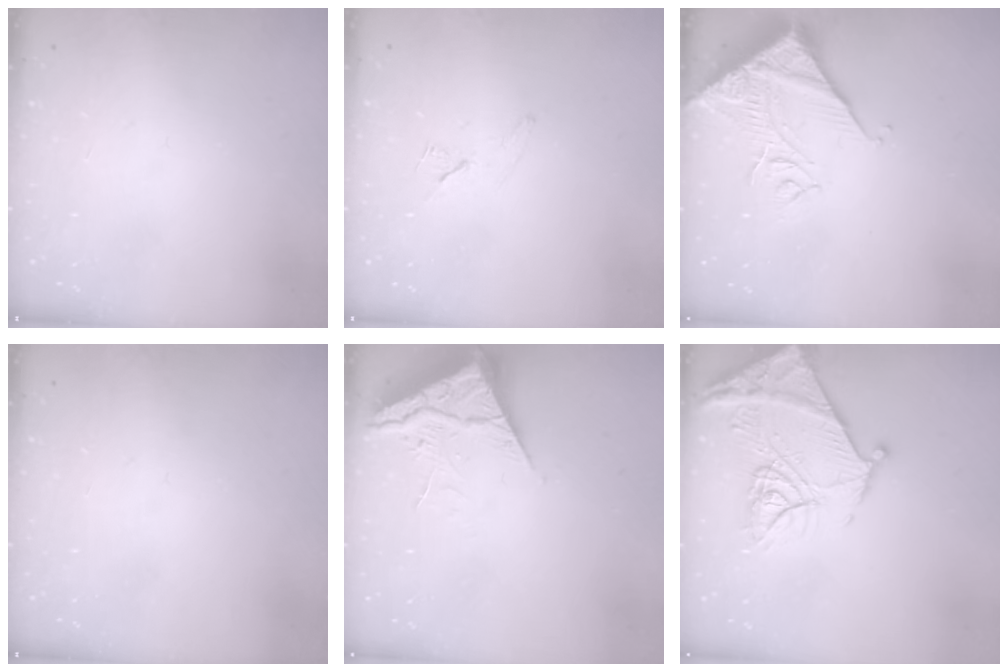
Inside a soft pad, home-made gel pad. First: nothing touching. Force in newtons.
{"total": 6.7, "press": 6.0, "slide": 3.0}
{"total": 13.9, "press": 13.8, "slide": 1.7}
{"total": 0.0}
{"total": 6.5, "press": 6.4, "slide": 0.7}
{"total": 19.8, "press": 19.7, "slide": 2.1}